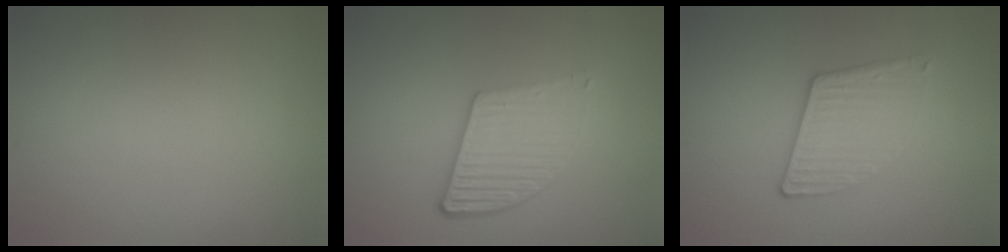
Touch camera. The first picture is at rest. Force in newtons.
{"total": 5.0, "press": 3.7, "slide": 3.4}
{"total": 3.3, "press": 3.0, "slide": 1.3}